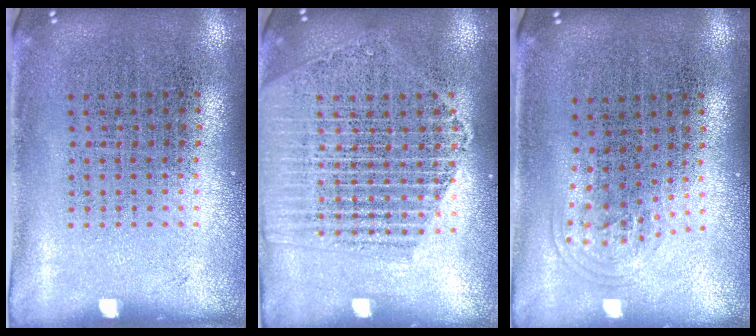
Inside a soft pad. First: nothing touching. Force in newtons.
{"total": 1.9, "press": 1.8, "slide": 0.7}
{"total": 1.0, "press": 0.7, "slide": 0.7}